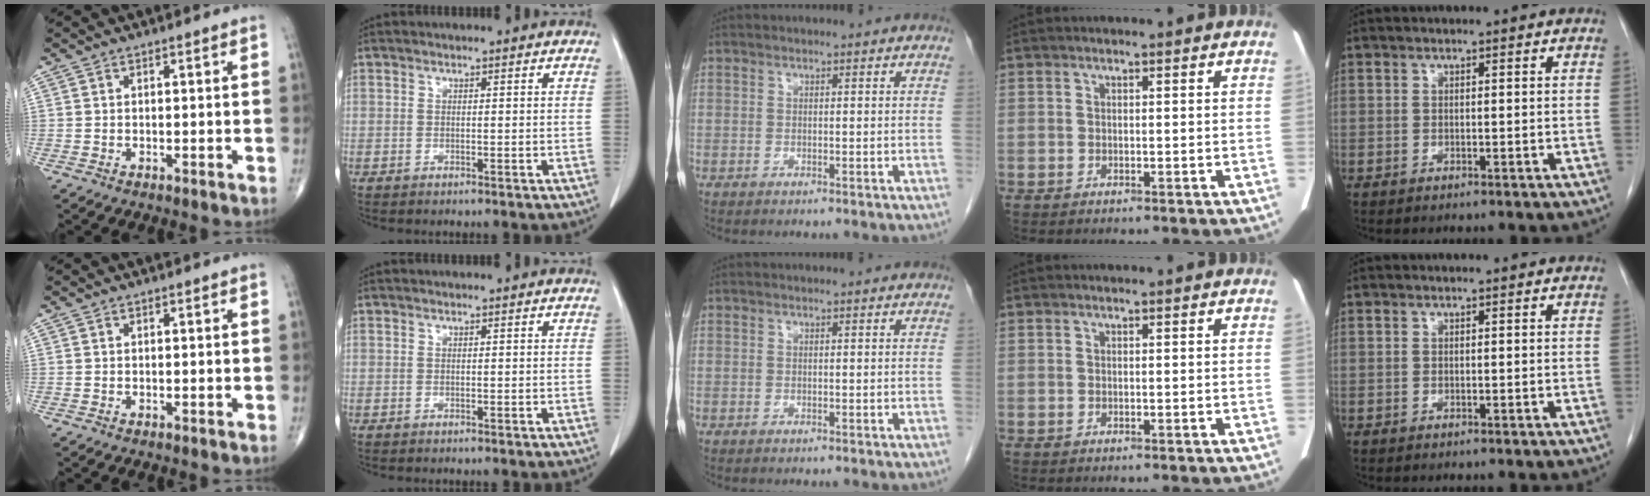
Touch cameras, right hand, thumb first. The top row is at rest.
{}